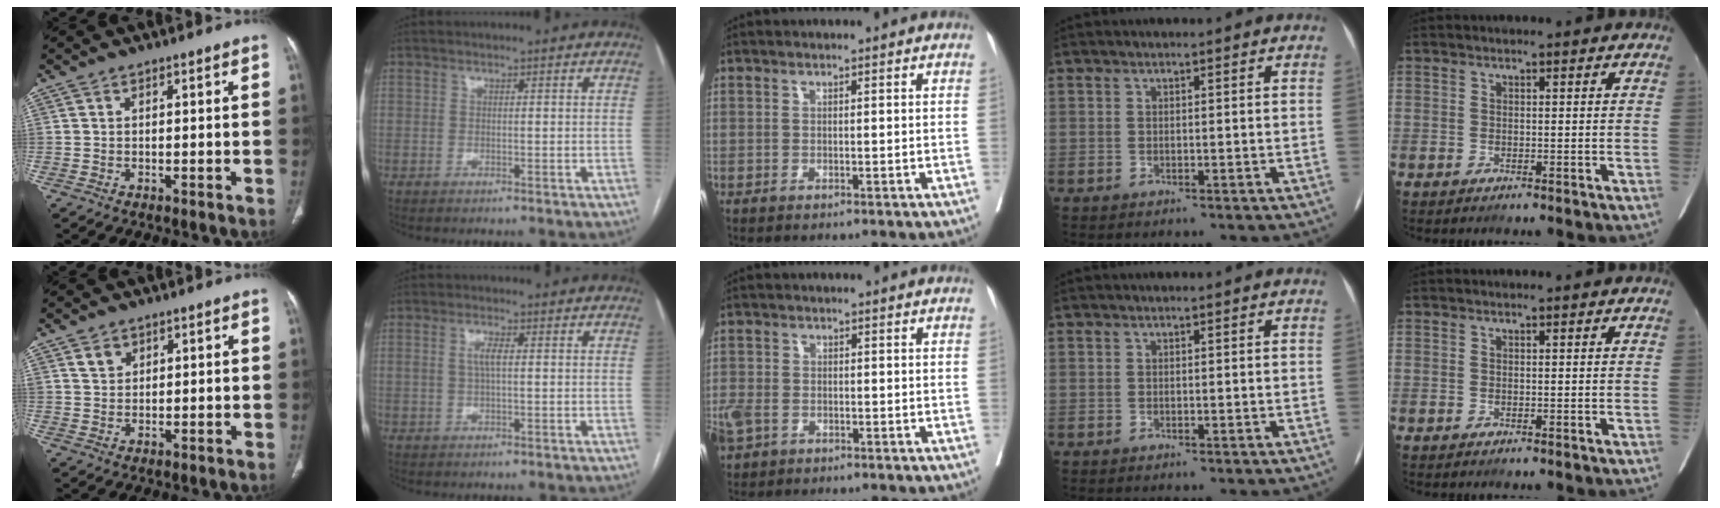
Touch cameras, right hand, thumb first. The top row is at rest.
{"thumb": {"total": 2.8, "force": [1.7, 1.9, 1.1], "torque": [-0.008, -0.009, 0.035]}, "index": {"total": 2.4, "force": [0.2, 0.5, 2.3], "torque": [-0.048, 0.003, 0.006]}, "middle": {"total": 5.2, "force": [-2.6, 3.6, 2.8], "torque": [-0.077, -0.002, -0.046]}}